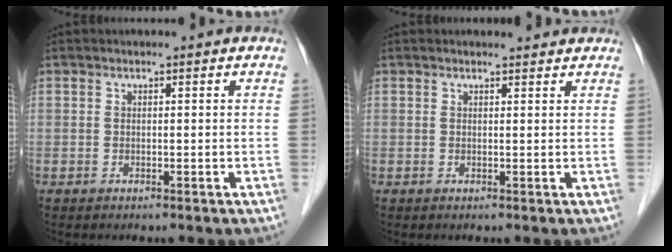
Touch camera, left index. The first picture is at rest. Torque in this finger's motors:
{"motor_torque": [-0.68, -1.28, 0.02, 0.00]}